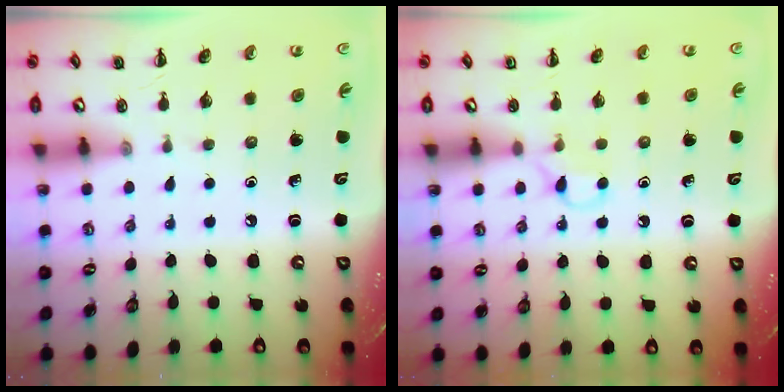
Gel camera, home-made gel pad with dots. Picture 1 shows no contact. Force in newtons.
{"total": 4.9, "press": 4.7, "slide": 1.5}